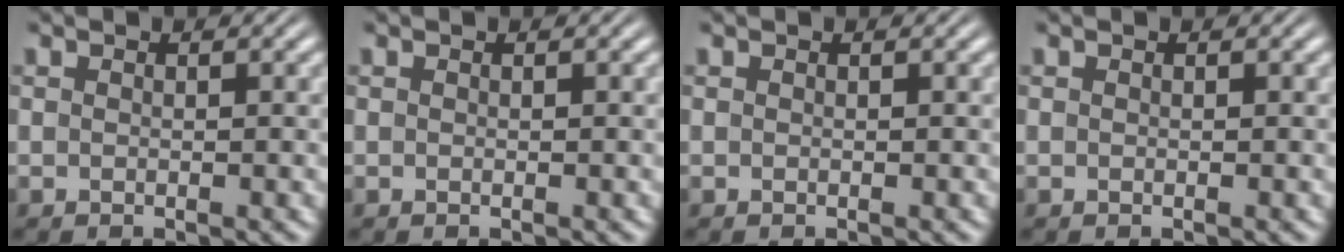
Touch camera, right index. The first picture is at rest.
{"total": 0.0}
{"total": 0.0}
{"total": 0.0}